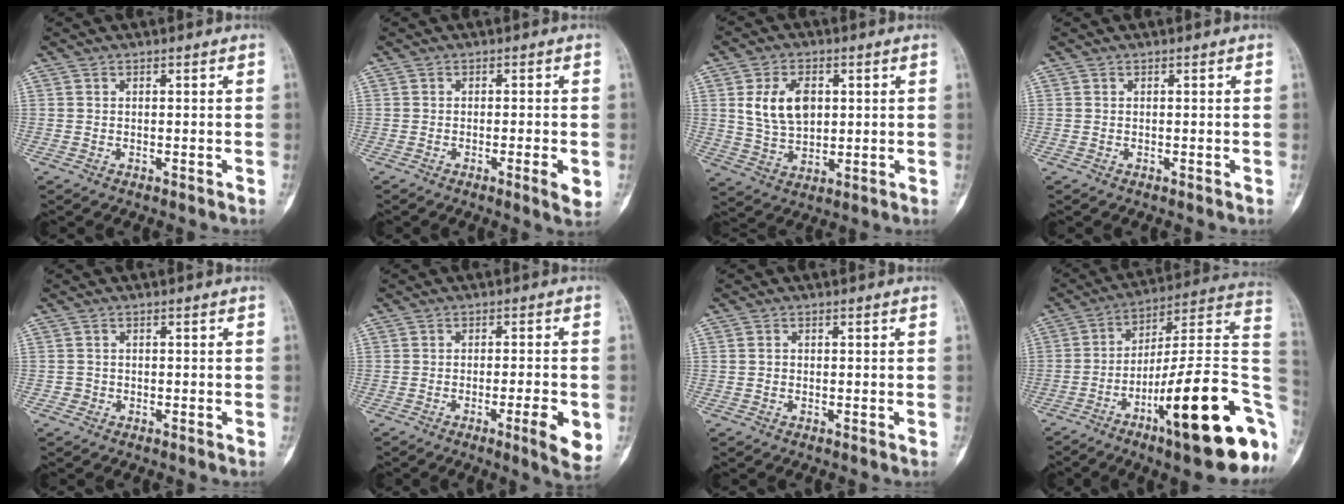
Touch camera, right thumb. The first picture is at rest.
{"total": 3.5, "force": [-0.9, 0.4, 3.4], "torque": [-0.053, -0.007, -0.015]}
{"total": 9.8, "force": [2.2, 6.5, 7.0], "torque": [-0.110, -0.008, 0.050]}
{"total": 0.0}
{"total": 1.0, "force": [-0.4, 0.8, 0.0], "torque": [0.006, 0.006, -0.013]}
{"total": 7.1, "force": [-2.2, 1.1, 6.7], "torque": [-0.091, -0.004, -0.029]}
{"total": 0.7, "force": [-0.1, 0.6, 0.3], "torque": [-0.004, 0.002, -0.003]}
{"total": 26.7, "force": [-9.5, 6.0, 24.2], "torque": [-0.290, 0.051, -0.143]}